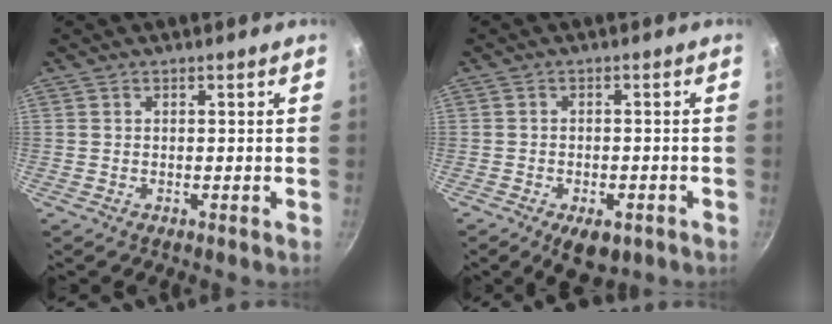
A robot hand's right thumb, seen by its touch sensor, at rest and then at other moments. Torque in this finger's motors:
{"motor_torque": [0.41, 0.42, -0.19, -0.05, 0.00]}